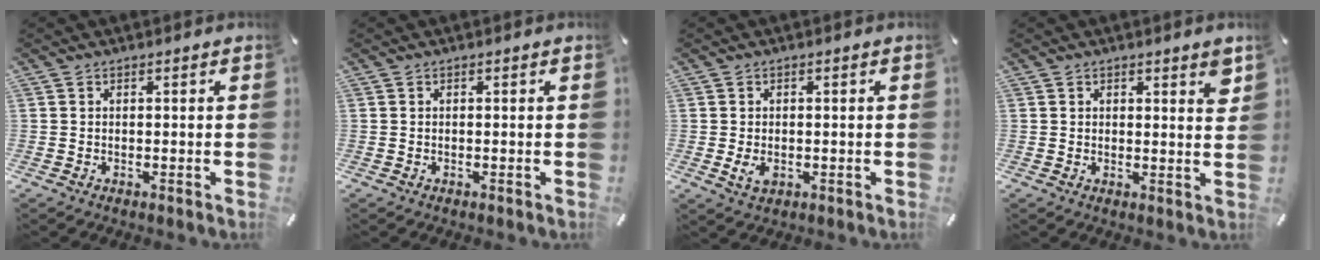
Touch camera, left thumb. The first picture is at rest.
{"total": 0.0}
{"total": 2.9, "force": [-0.6, 1.8, 2.2], "torque": [-0.053, -0.004, -0.012]}
{"total": 2.9, "force": [1.9, 1.2, 1.8], "torque": [-0.015, -0.009, 0.029]}